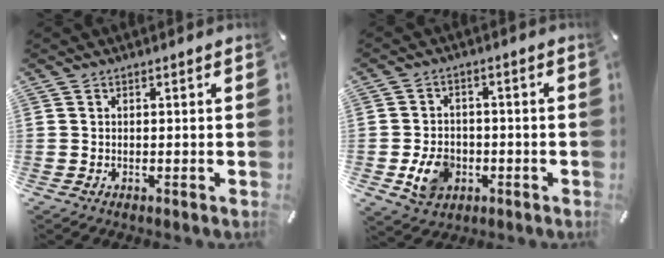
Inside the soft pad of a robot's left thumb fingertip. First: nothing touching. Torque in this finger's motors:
{"motor_torque": [0.84, 1.88, 0.27, -0.05, 0.21]}